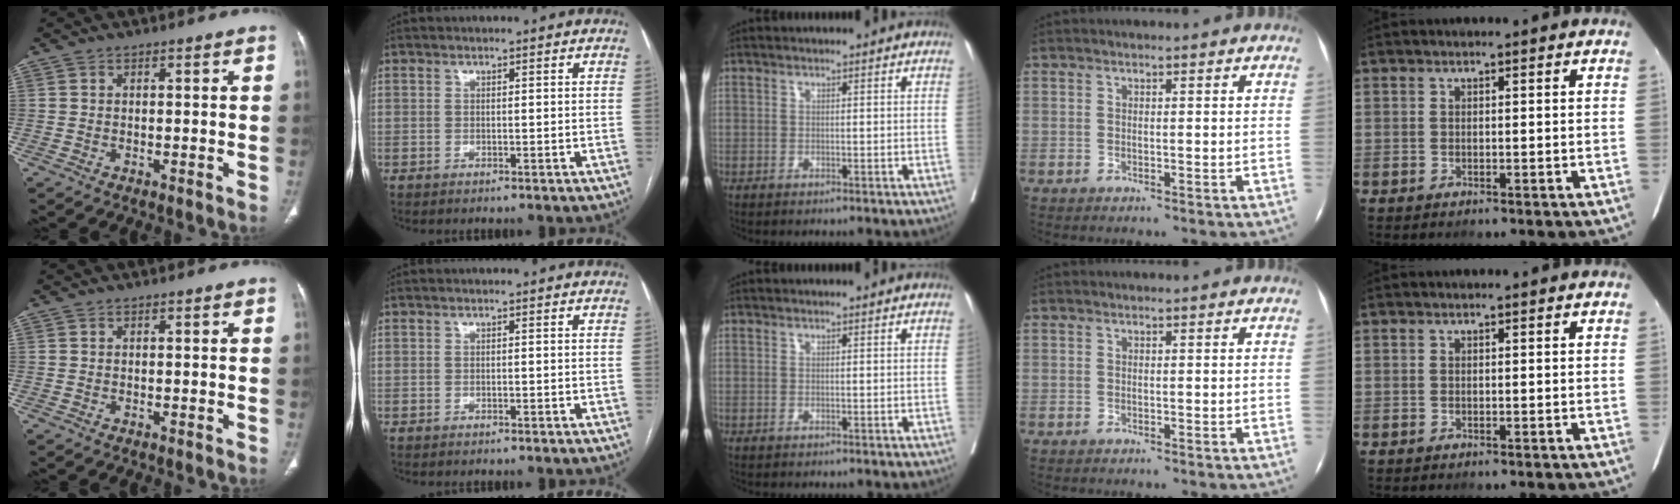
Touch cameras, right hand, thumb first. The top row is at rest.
{}